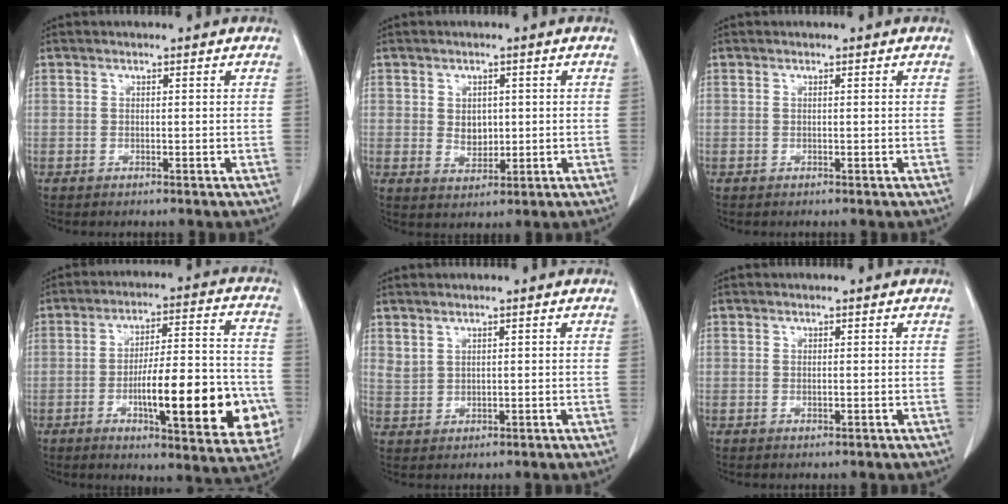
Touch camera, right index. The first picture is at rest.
{"total": 3.5, "force": [0.4, 2.7, 2.1], "torque": [-0.035, 0.000, 0.016]}
{"total": 0.0}
{"total": 20.1, "force": [-5.7, 4.3, 18.8], "torque": [-0.223, 0.013, -0.069]}
{"total": 1.9, "force": [1.4, 1.1, 0.8], "torque": [-0.015, -0.001, 0.035]}
{"total": 0.6, "force": [-0.1, 0.2, 0.6], "torque": [-0.012, -0.002, 0.002]}